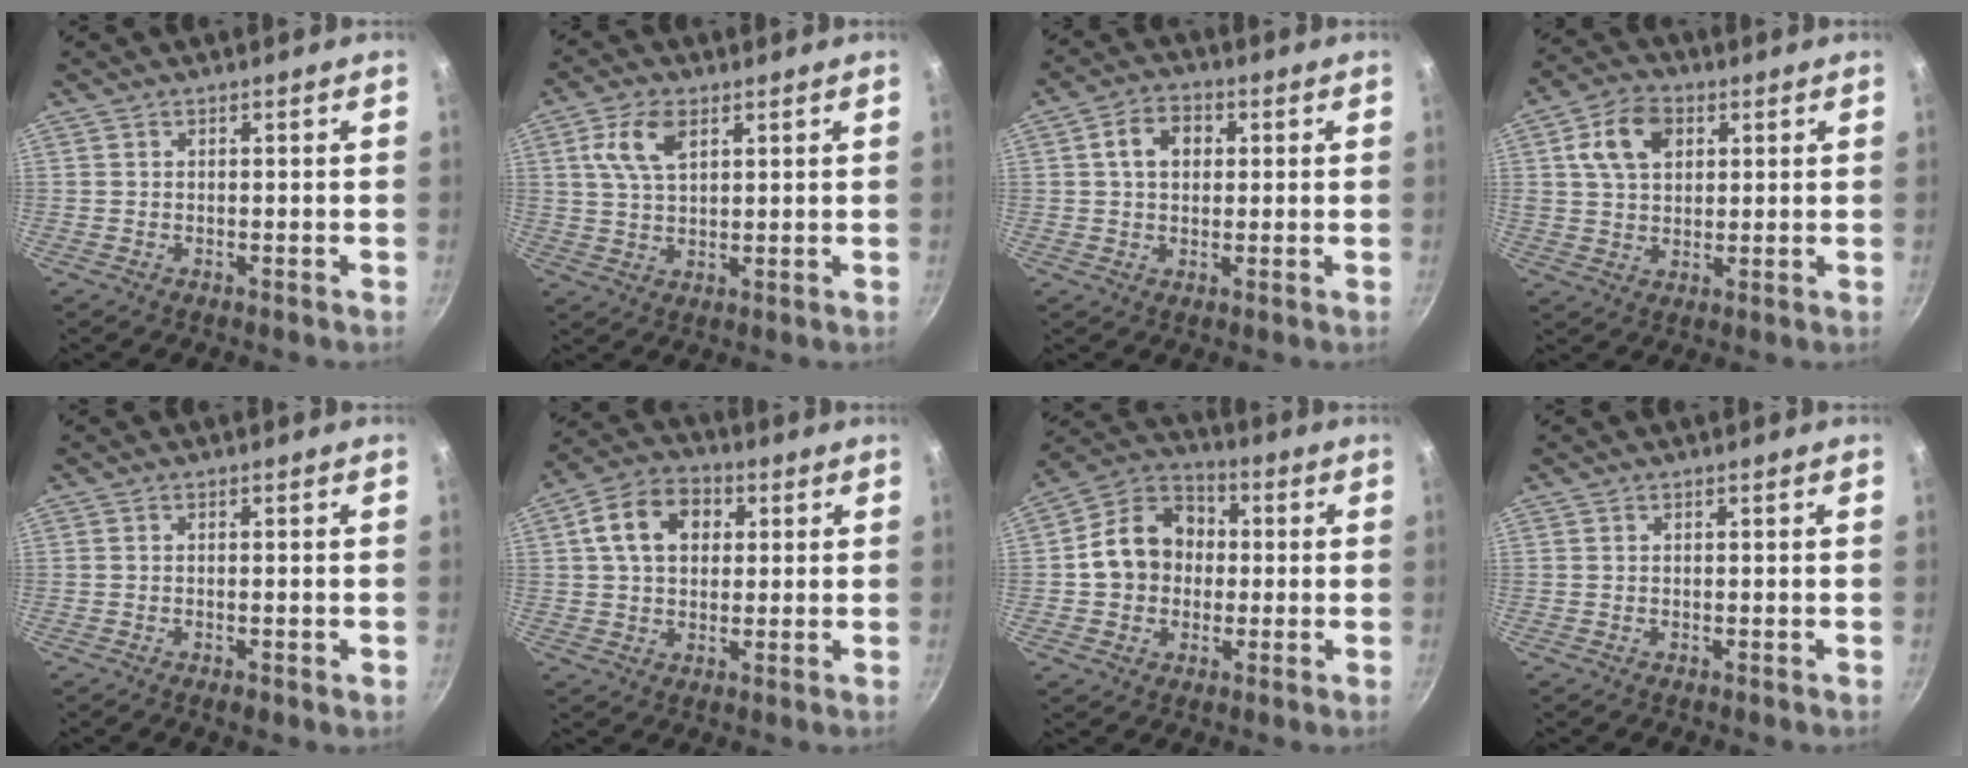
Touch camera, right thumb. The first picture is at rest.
{"total": 7.3, "force": [2.9, 4.0, 5.4], "torque": [-0.099, -0.001, 0.055]}
{"total": 6.1, "force": [1.3, 4.5, 3.9], "torque": [-0.047, 0.009, 0.014]}
{"total": 9.6, "force": [3.1, 6.7, 6.1], "torque": [-0.094, 0.005, 0.047]}
{"total": 1.9, "force": [-0.8, 0.7, 1.6], "torque": [-0.030, -0.001, -0.011]}
{"total": 11.1, "force": [2.7, 8.1, 7.0], "torque": [-0.097, 0.014, 0.032]}
{"total": 12.9, "force": [0.2, 10.9, 7.1], "torque": [-0.084, 0.027, -0.014]}
{"total": 0.0}